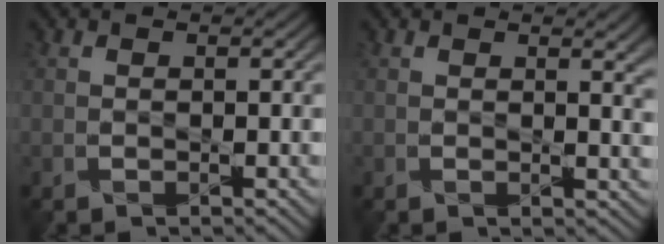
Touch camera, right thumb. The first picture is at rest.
{"total": 2.8, "force": [1.2, 0.7, 2.4], "torque": [-0.034, -0.001, 0.020]}